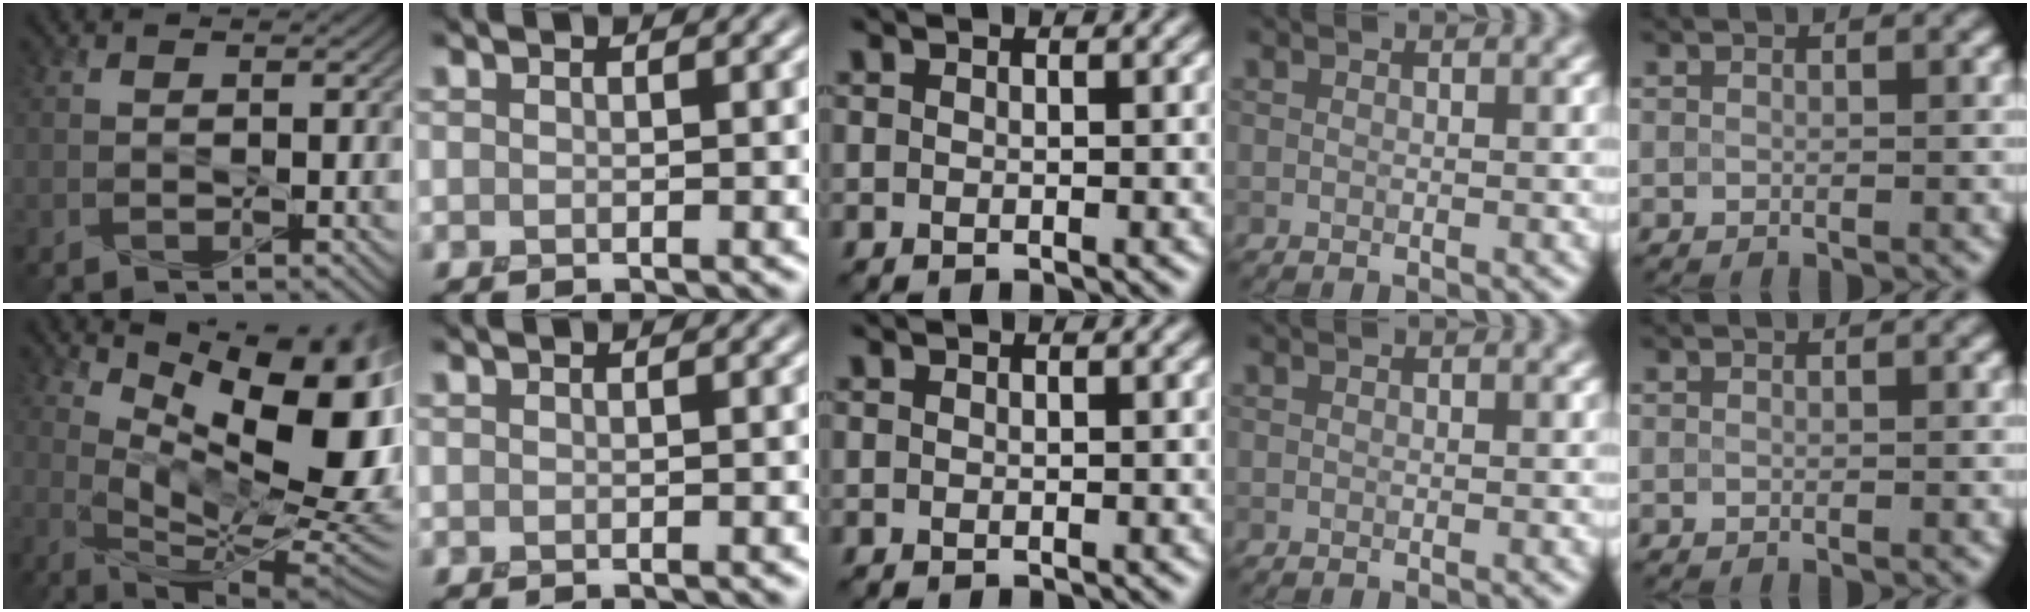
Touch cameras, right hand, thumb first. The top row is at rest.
{"thumb": {"total": 16.0, "force": [6.1, 6.5, 13.3], "torque": [-0.210, -0.003, 0.113]}}